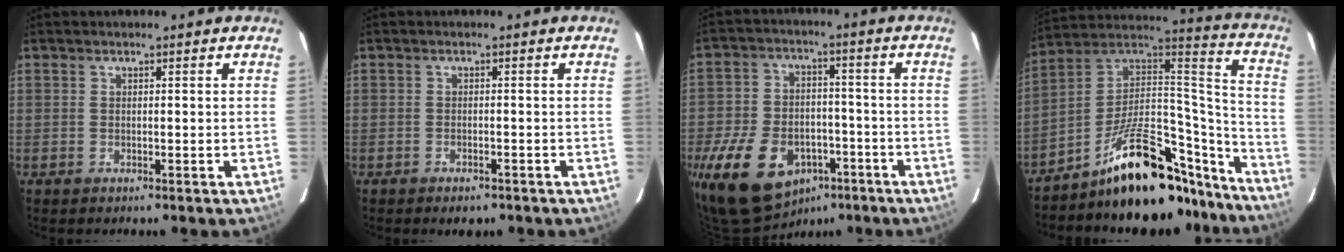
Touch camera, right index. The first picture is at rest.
{"total": 2.9, "force": [-2.0, 1.5, 1.4], "torque": [-0.028, -0.004, -0.028]}
{"total": 18.6, "force": [-9.8, 12.2, 10.0], "torque": [-0.231, 0.006, -0.144]}
{"total": 25.4, "force": [-18.8, 10.0, 13.8], "torque": [-0.196, 0.054, -0.278]}